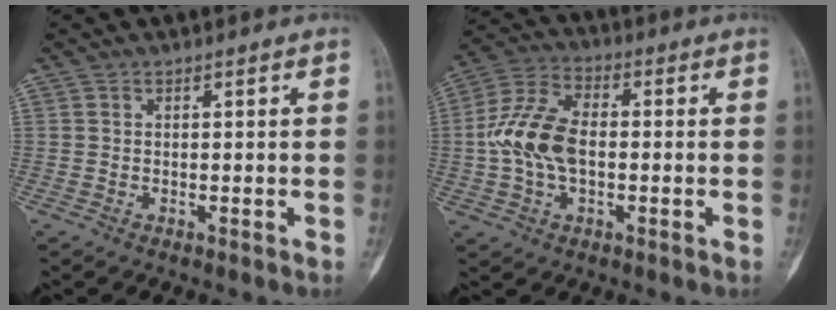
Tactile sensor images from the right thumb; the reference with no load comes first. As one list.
[{"total": 12.1, "force": [-0.6, 7.3, 9.6], "torque": [-0.192, 0.026, -0.016]}]